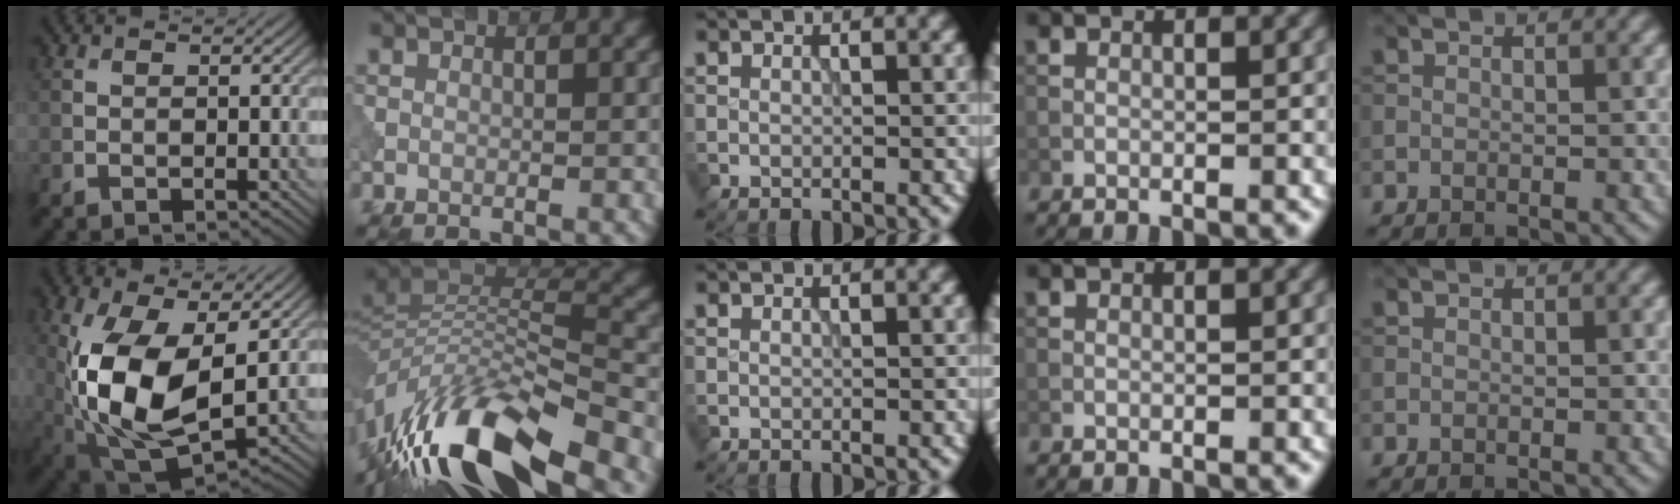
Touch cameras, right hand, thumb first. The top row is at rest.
{"thumb": {"total": 13.4, "force": [0.3, 7.1, 11.4], "torque": [-0.248, -0.006, 0.010]}, "index": {"total": 14.0, "force": [-8.6, 4.6, 10.1], "torque": [-0.206, 0.017, -0.158]}}